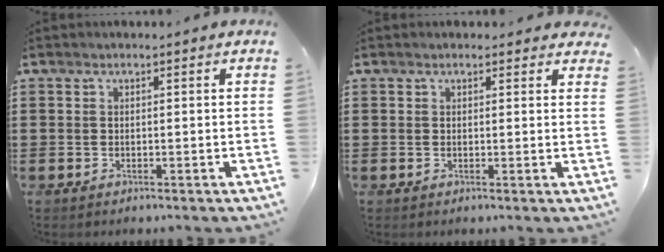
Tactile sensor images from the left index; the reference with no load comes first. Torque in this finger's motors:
{"motor_torque": [0.55, -1.59, 0.17, 0.02]}